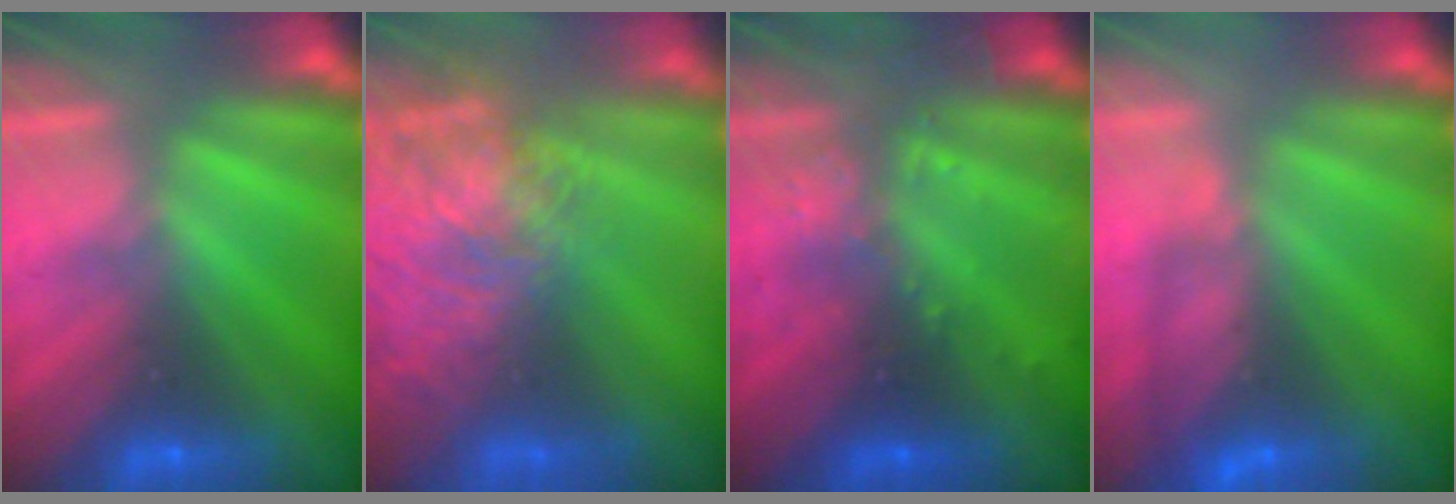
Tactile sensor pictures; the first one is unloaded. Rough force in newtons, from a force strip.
{"total": 7.9}
{"total": 3.0}
{"total": 3.8}